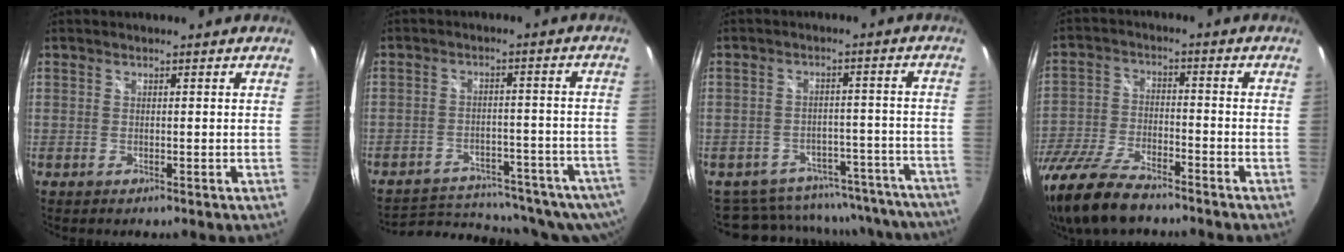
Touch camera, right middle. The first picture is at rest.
{"total": 24.3, "force": [-19.8, 8.2, 11.5], "torque": [-0.205, -0.036, -0.239]}
{"total": 23.7, "force": [-20.6, 9.6, 6.7], "torque": [-0.123, 0.038, -0.236]}
{"total": 17.2, "force": [-13.4, 5.1, 9.5], "torque": [-0.214, -0.037, -0.252]}